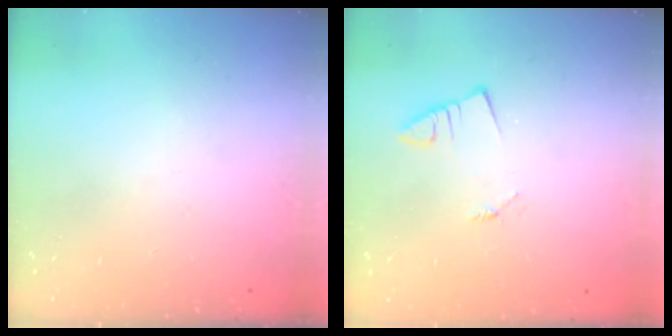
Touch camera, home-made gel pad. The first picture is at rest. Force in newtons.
{"total": 1.3, "press": 1.3, "slide": 0.1}